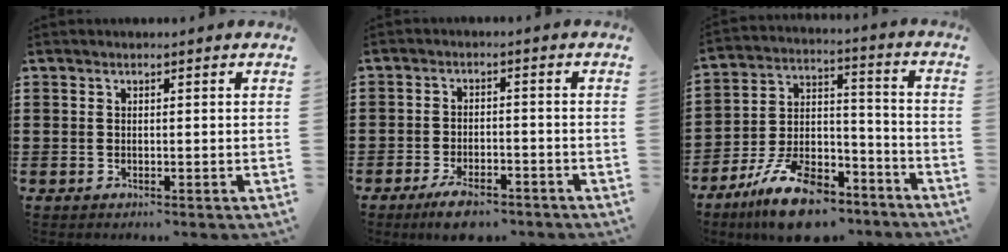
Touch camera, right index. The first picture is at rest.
{"total": 4.4, "force": [-3.7, 1.1, 2.2], "torque": [-0.042, 0.006, -0.070]}
{"total": 12.6, "force": [-9.5, 5.0, 6.6], "torque": [-0.135, 0.046, -0.178]}